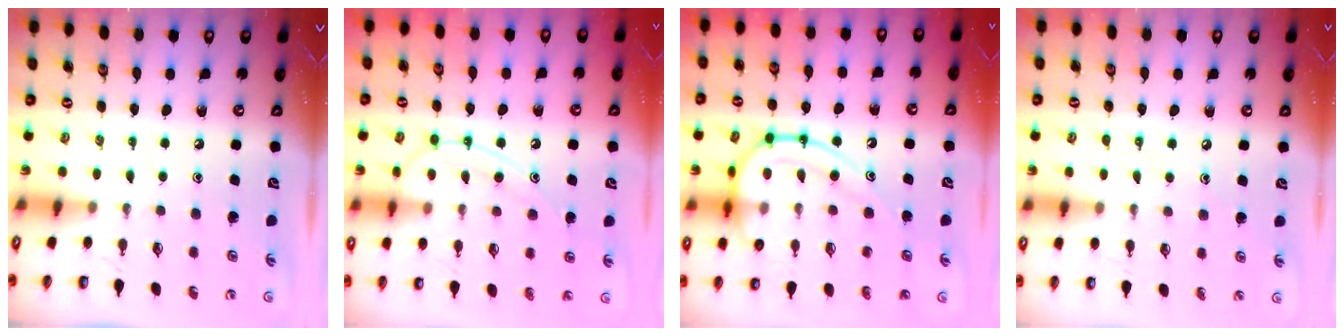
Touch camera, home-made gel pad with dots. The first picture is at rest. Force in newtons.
{"total": 14.0, "press": 14.0, "slide": 1.3}
{"total": 16.7, "press": 16.6, "slide": 1.7}
{"total": 3.4, "press": 3.3, "slide": 0.4}